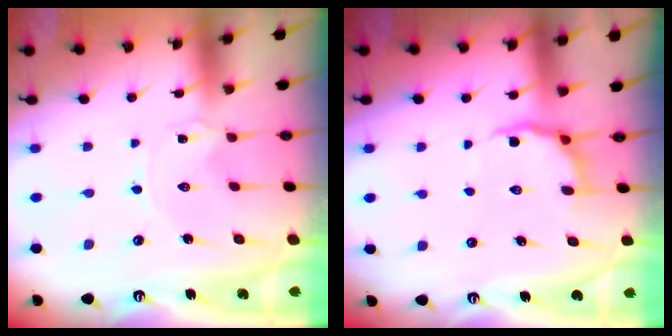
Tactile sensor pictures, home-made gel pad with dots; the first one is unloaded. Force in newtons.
{"total": 5.1, "press": 4.6, "slide": 2.2}